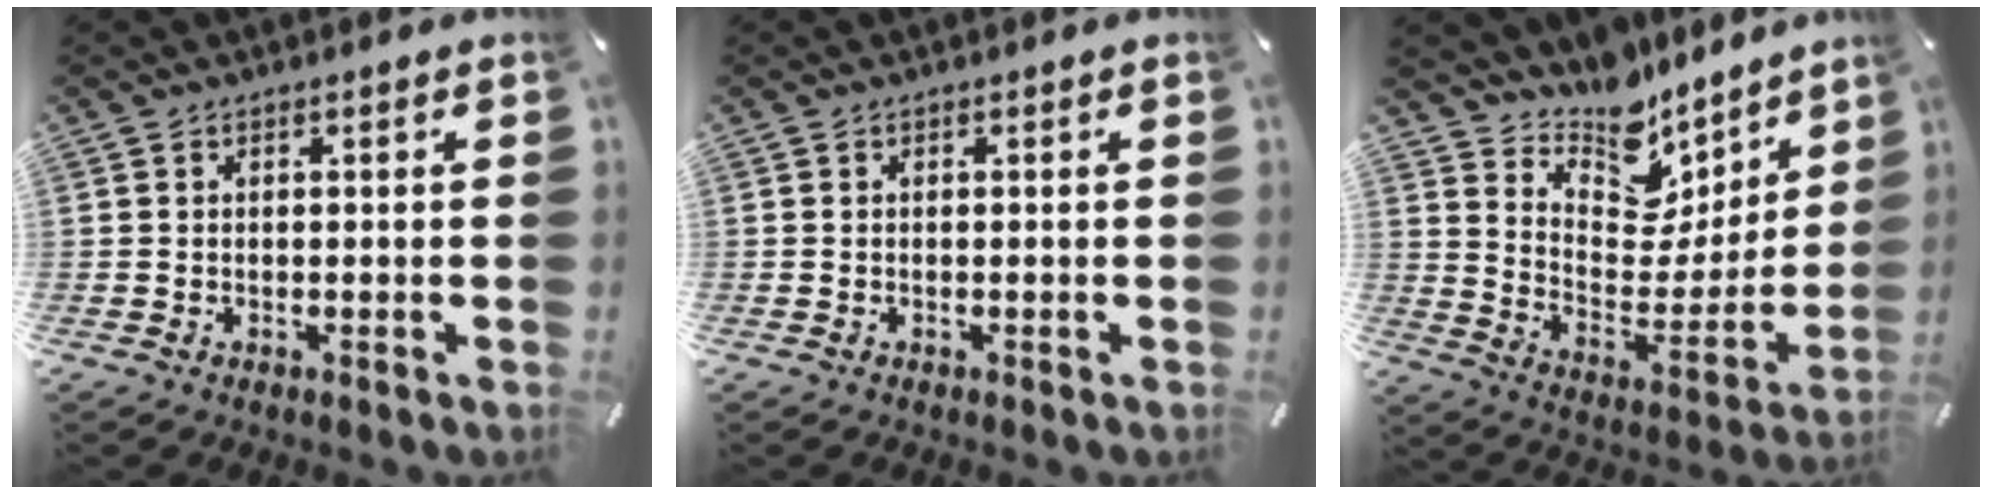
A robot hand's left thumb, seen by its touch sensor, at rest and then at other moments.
{"total": 0.0}
{"total": 13.6, "force": [12.1, 6.2, 0.7], "torque": [-0.006, -0.144, 0.216]}